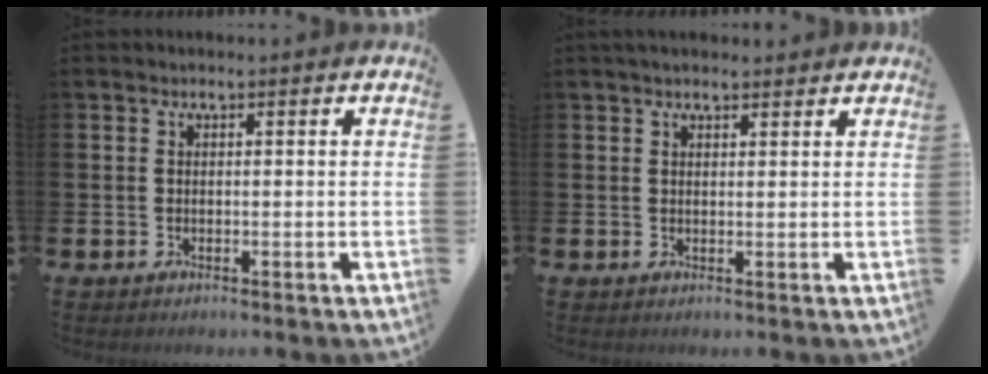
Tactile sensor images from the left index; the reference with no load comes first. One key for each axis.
{"total": 2.0, "fx": 1.9, "fy": 0.6, "fz": 0.5, "tx": -0.004, "ty": -0.002, "tz": 0.032}